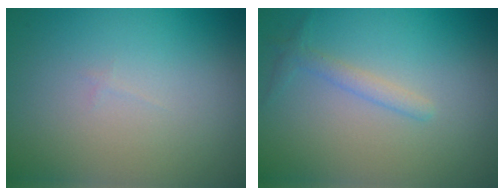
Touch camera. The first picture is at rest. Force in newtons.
{"total": 1.4, "press": 1.4, "slide": 0.1}